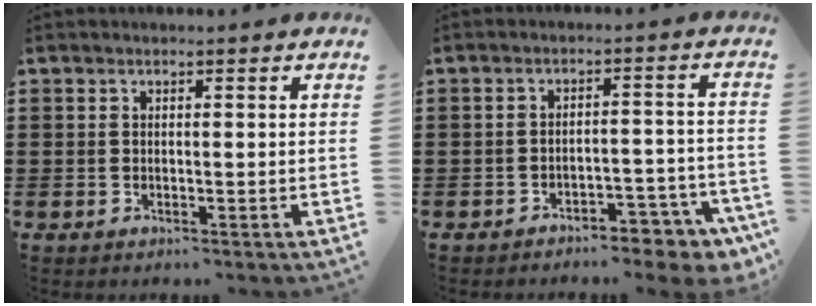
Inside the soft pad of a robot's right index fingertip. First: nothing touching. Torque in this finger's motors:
{"motor_torque": [2.14, 0.00, 0.35, 0.03]}